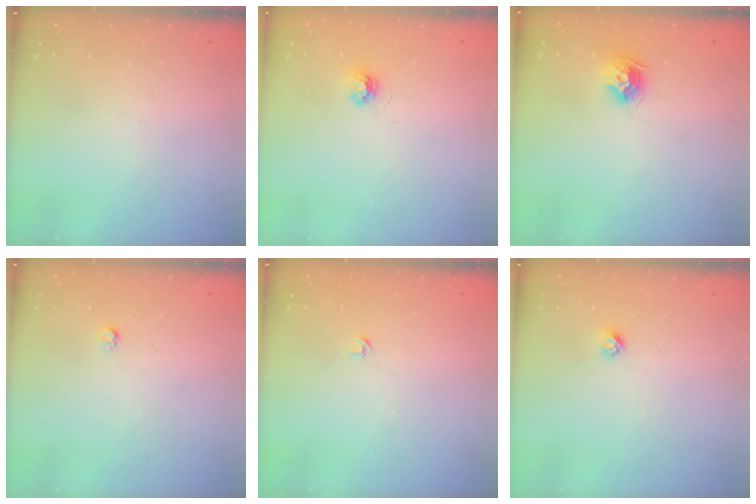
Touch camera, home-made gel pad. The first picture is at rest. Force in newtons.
{"total": 3.9, "press": 3.9, "slide": 0.5}
{"total": 9.6, "press": 9.6, "slide": 0.7}
{"total": 2.7, "press": 2.7, "slide": 0.3}
{"total": 2.7, "press": 2.6, "slide": 0.6}
{"total": 2.7, "press": 2.6, "slide": 0.3}